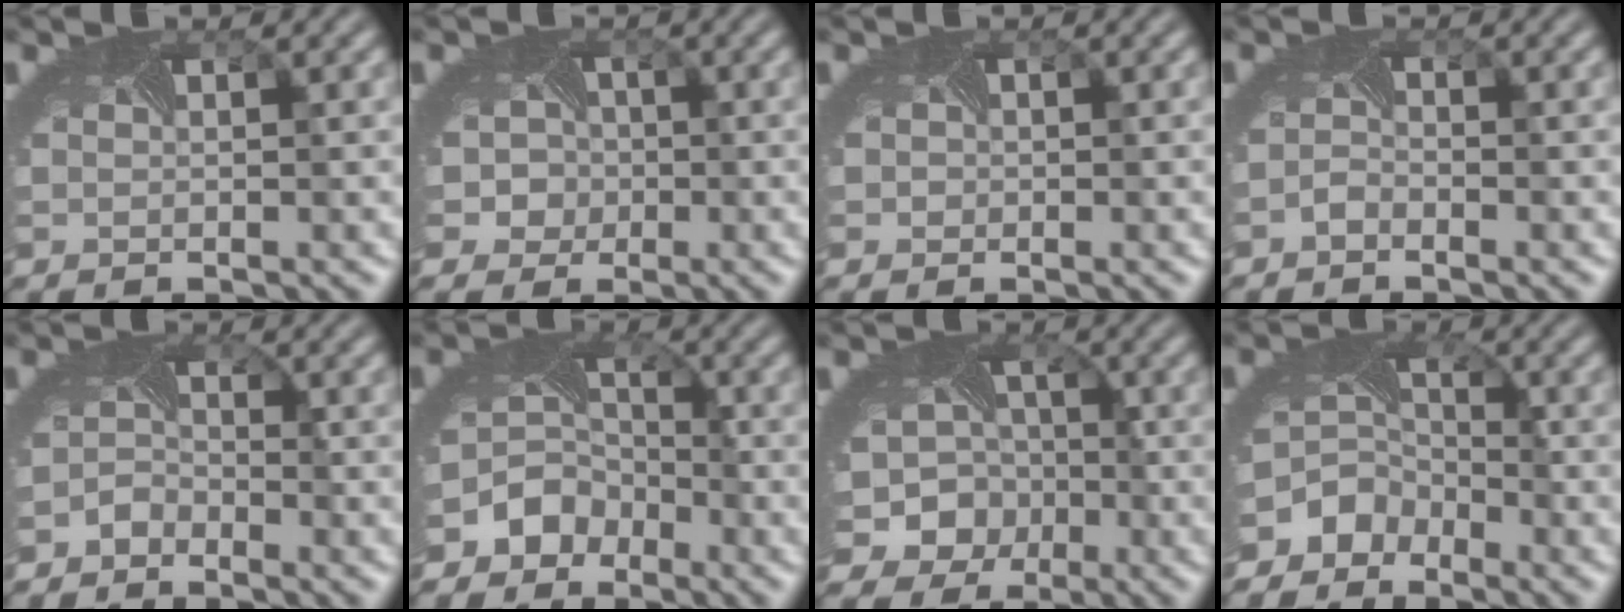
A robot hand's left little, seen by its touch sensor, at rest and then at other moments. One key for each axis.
{"total": 4.6, "fx": -0.5, "fy": 4.2, "fz": 1.7, "tx": -0.013, "ty": 0.009, "tz": -0.026}
{"total": 0.7, "fx": 0.0, "fy": 0.6, "fz": -0.2, "tx": 0.005, "ty": -0.006, "tz": -0.005}
{"total": 1.1, "fx": -1.1, "fy": 0.1, "fz": 0.0, "tx": -0.010, "ty": -0.002, "tz": -0.023}
{"total": 1.9, "fx": -1.8, "fy": 0.7, "fz": -0.1, "tx": -0.005, "ty": -0.001, "tz": -0.038}
{"total": 5.3, "fx": -3.4, "fy": 4.0, "fz": 0.9, "tx": 0.006, "ty": -0.001, "tz": -0.064}
{"total": 11.3, "fx": -2.9, "fy": 10.2, "fz": 4.0, "tx": -0.081, "ty": -0.007, "tz": -0.072}
{"total": 5.5, "fx": -3.9, "fy": 3.8, "fz": 0.8, "tx": 0.006, "ty": -0.006, "tz": -0.062}